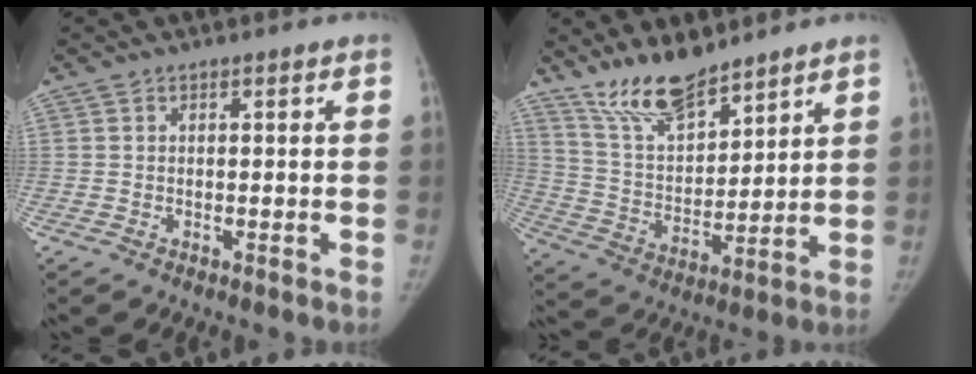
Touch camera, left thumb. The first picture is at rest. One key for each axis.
{"total": 12.4, "fx": 10.3, "fy": 4.0, "fz": 5.6, "tx": -0.077, "ty": -0.063, "tz": 0.202}